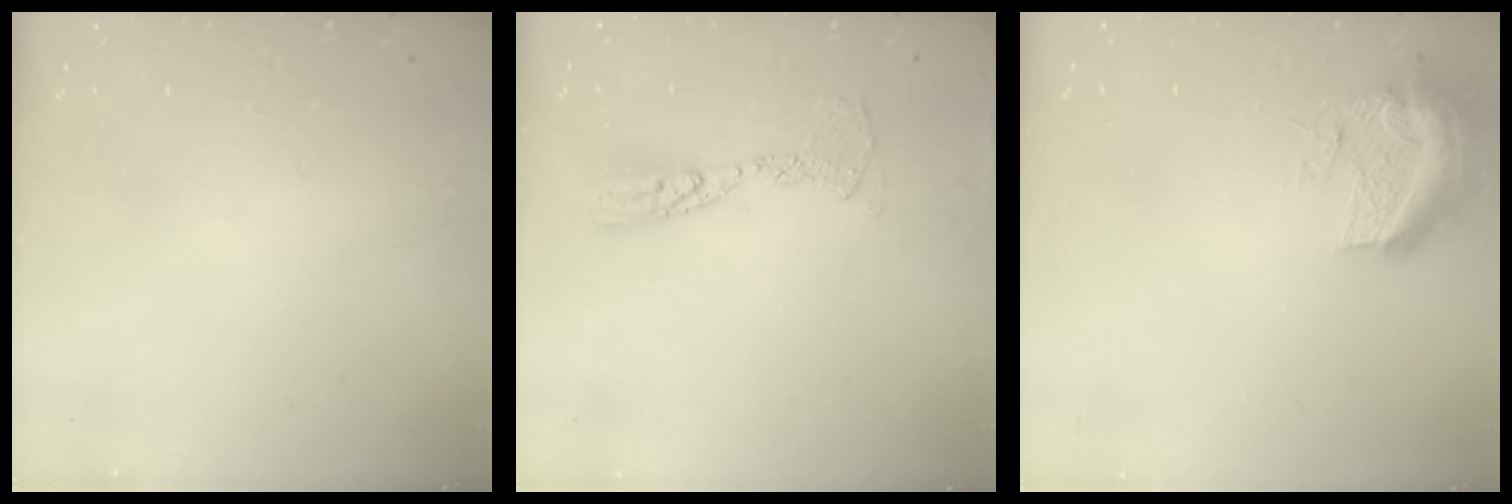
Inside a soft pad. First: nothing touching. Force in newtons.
{"total": 10.3, "press": 10.3, "slide": 1.0}
{"total": 11.7, "press": 11.7, "slide": 1.3}